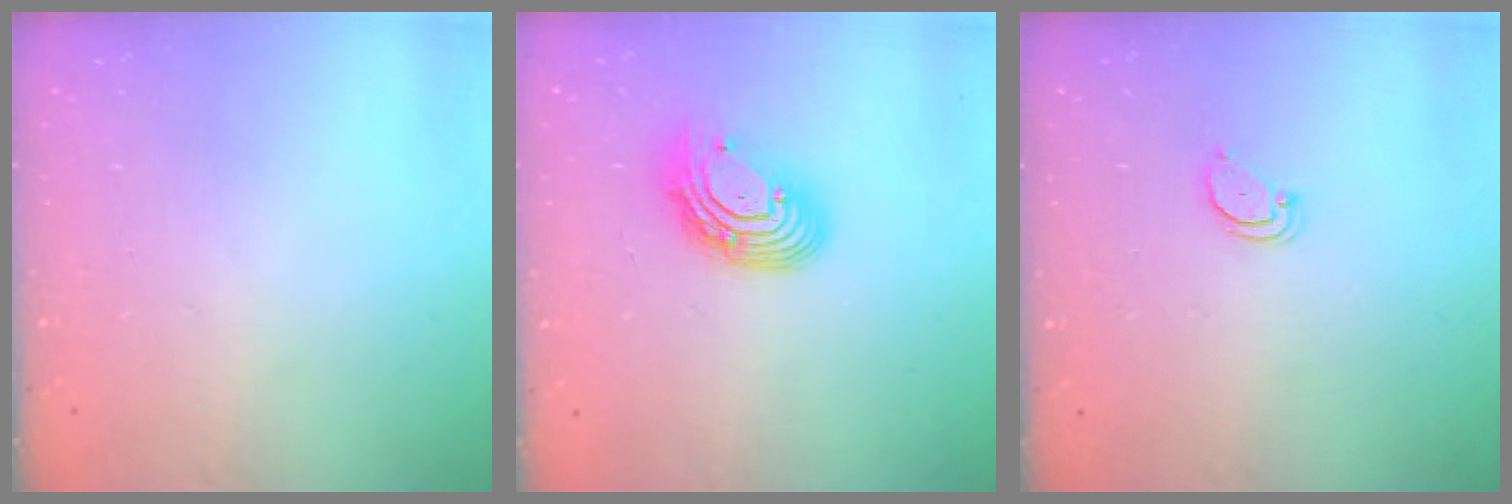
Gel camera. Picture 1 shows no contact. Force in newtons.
{"total": 11.5, "press": 11.5, "slide": 1.1}
{"total": 2.4, "press": 2.4, "slide": 0.2}